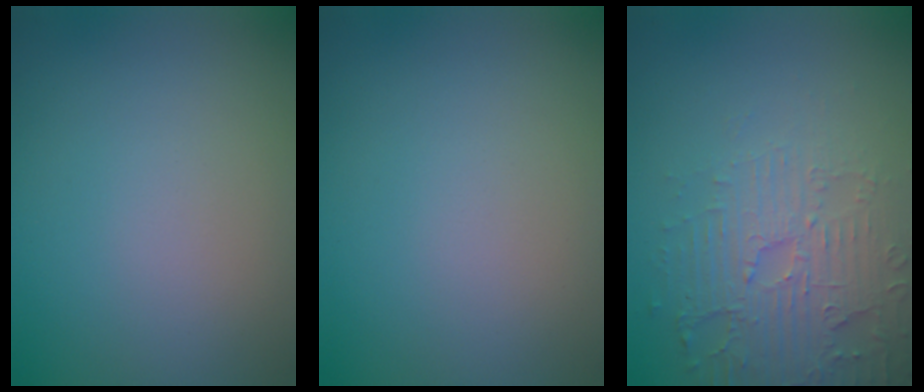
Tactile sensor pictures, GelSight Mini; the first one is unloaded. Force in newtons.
{"total": 0.0}
{"total": 5.3, "press": 3.6, "slide": 3.8}